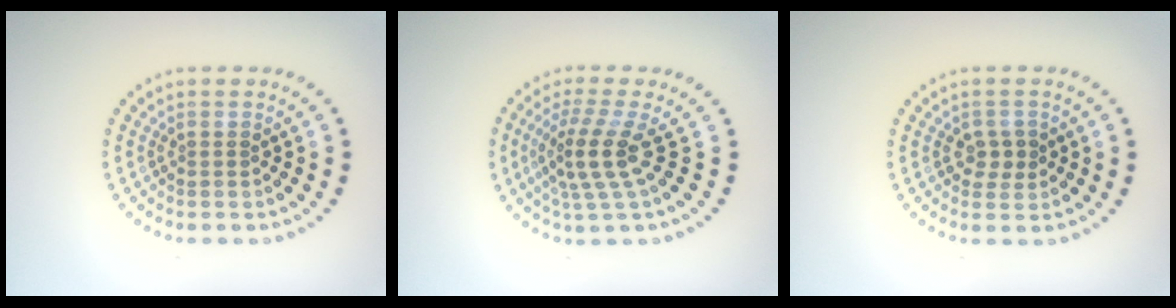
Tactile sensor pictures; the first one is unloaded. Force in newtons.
{"total": 3.7, "press": 2.7, "slide": 2.5}
{"total": 1.9, "press": 1.8, "slide": 0.6}